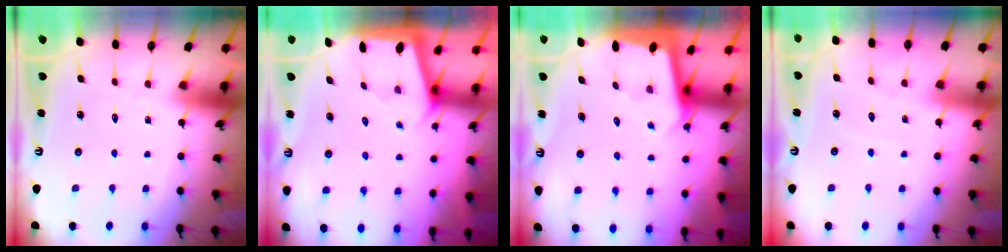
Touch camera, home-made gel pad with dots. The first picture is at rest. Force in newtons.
{"total": 2.0, "press": 2.0, "slide": 0.3}
{"total": 1.8, "press": 1.8, "slide": 0.1}
{"total": 2.6, "press": 2.6, "slide": 0.4}